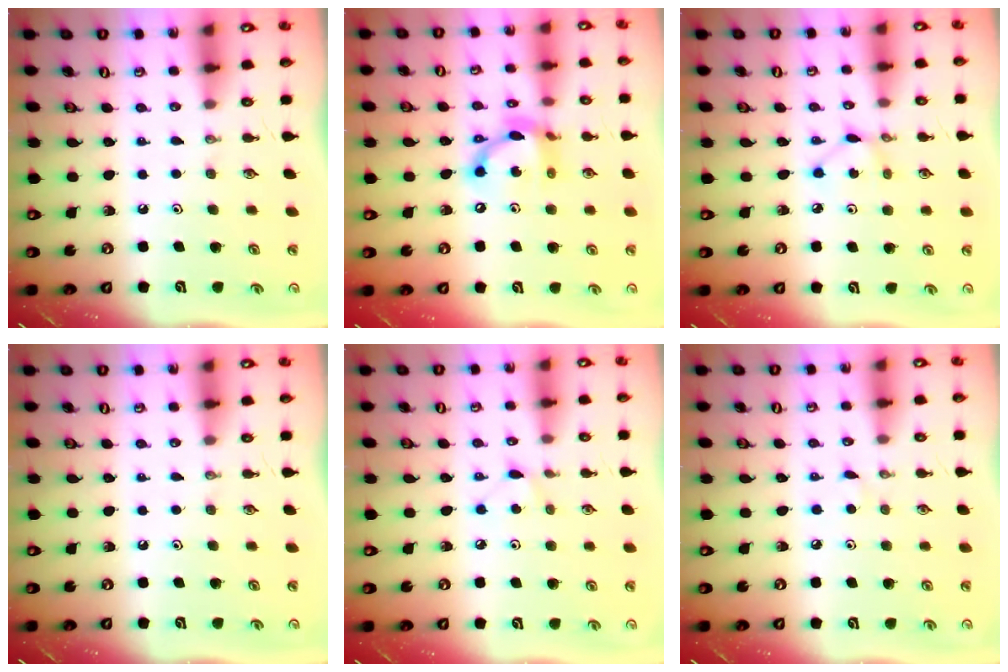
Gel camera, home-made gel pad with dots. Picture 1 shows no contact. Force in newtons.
{"total": 12.5, "press": 12.4, "slide": 1.2}
{"total": 2.8, "press": 2.8, "slide": 0.1}
{"total": 0.0}
{"total": 3.8, "press": 3.8, "slide": 0.6}
{"total": 2.1, "press": 2.1, "slide": 0.3}